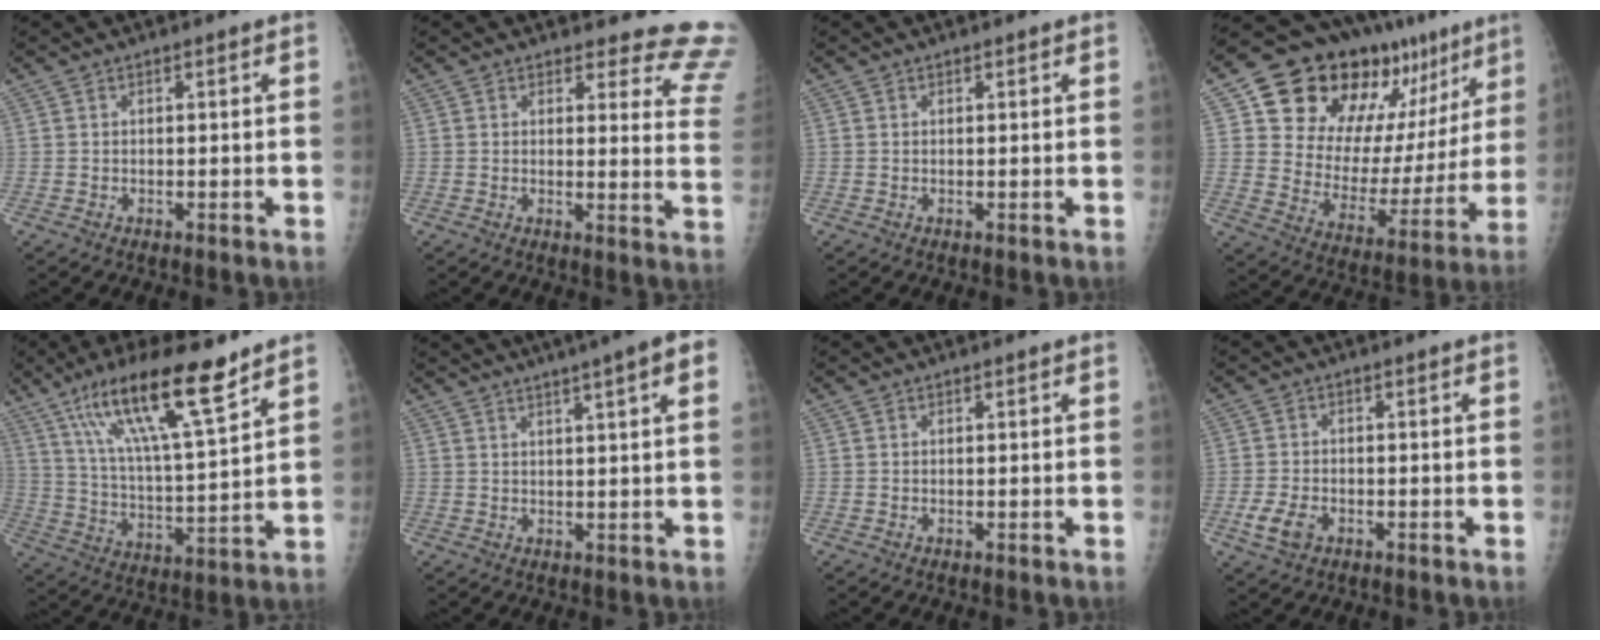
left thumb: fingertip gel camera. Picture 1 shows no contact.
{"total": 13.5, "force": [13.0, 3.5, 1.4], "torque": [0.039, -0.138, 0.099]}
{"total": 0.0}
{"total": 25.6, "force": [15.2, 13.8, 15.3], "torque": [-0.180, -0.037, 0.239]}
{"total": 18.7, "force": [12.2, 3.0, 13.8], "torque": [-0.236, -0.049, 0.220]}
{"total": 10.7, "force": [6.2, 1.2, 8.6], "torque": [-0.116, 0.012, 0.073]}
{"total": 0.0}
{"total": 4.4, "force": [-1.8, 2.9, 2.7], "torque": [-0.055, 0.002, -0.031]}